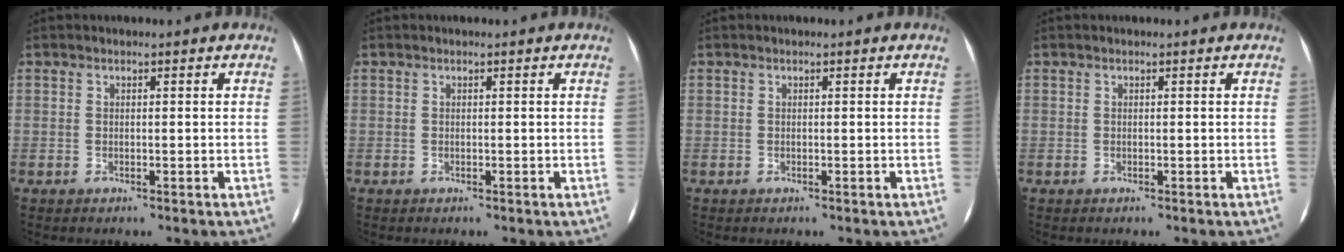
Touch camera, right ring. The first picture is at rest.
{"total": 0.0}
{"total": 0.0}
{"total": 0.0}